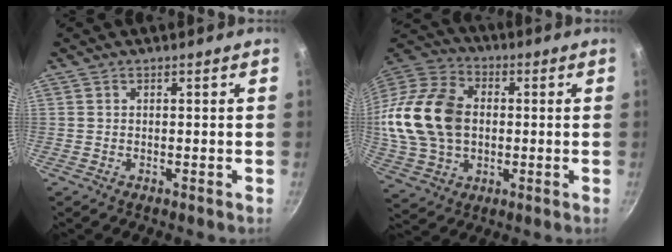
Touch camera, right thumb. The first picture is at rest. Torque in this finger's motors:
{"motor_torque": [1.97, 3.04, 1.07, -0.82, 0.23]}